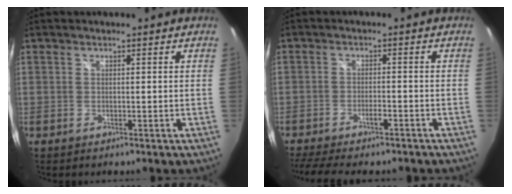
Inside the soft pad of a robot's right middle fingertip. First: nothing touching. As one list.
[{"total": 8.5, "force": [-7.2, 1.4, 4.2], "torque": [-0.099, -0.017, -0.114]}]